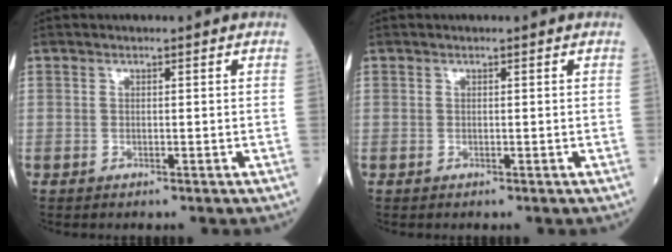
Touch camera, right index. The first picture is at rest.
{"total": 0.0}